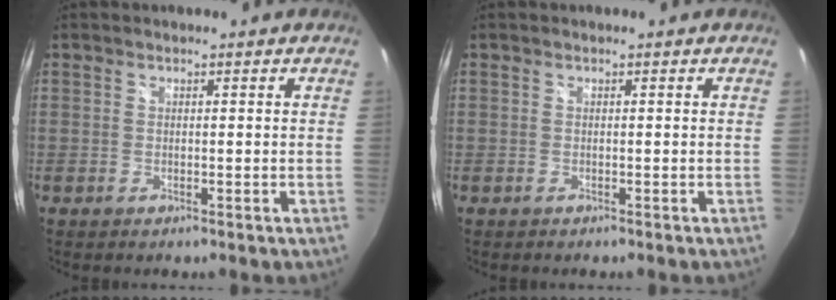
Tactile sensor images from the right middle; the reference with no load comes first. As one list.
[{"total": 0.0}]